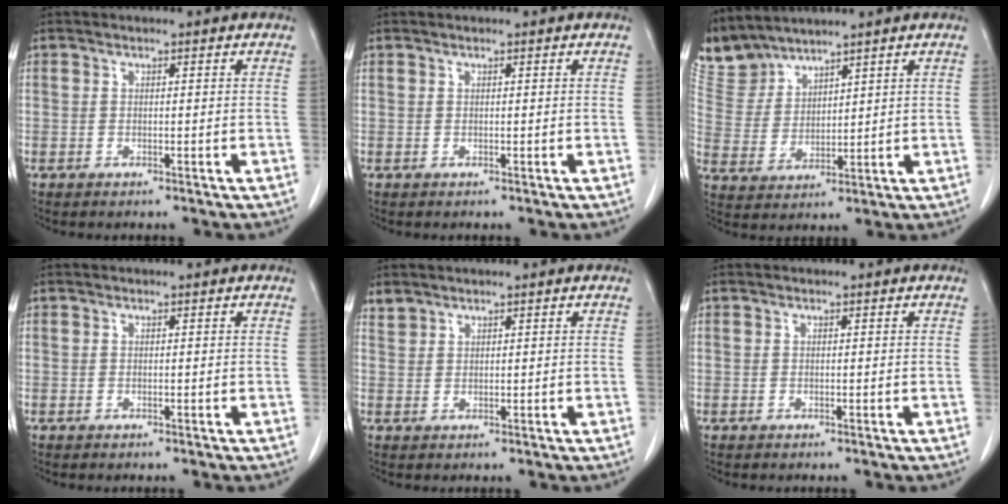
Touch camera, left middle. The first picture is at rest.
{"total": 0.0}
{"total": 6.0, "force": [6.0, 0.8, -0.2], "torque": [-0.014, 0.011, 0.140]}
{"total": 0.0}
{"total": 1.5, "force": [1.4, 0.4, 0.0], "torque": [0.000, 0.006, 0.031]}
{"total": 0.0}